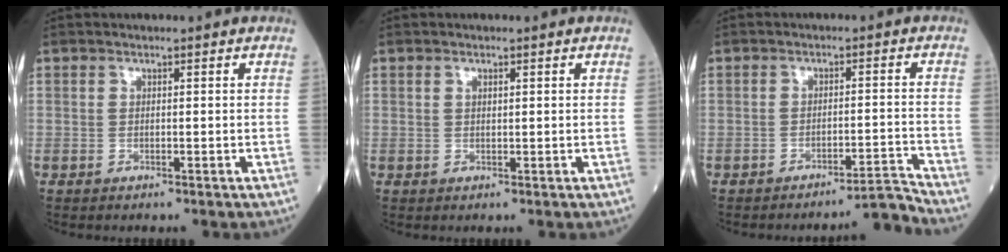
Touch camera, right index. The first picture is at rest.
{"total": 0.7, "force": [0.4, 0.3, 0.5], "torque": [-0.009, 0.002, 0.009]}
{"total": 4.3, "force": [-3.9, -1.8, 0.3], "torque": [0.004, 0.006, -0.056]}